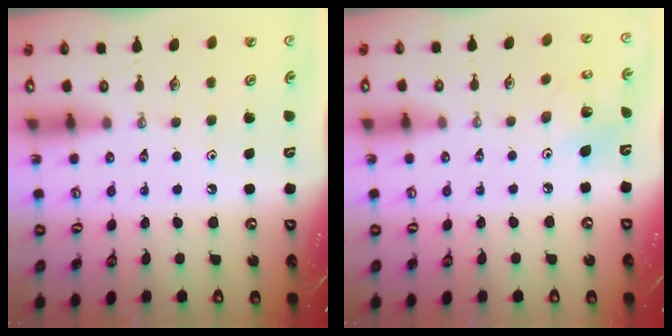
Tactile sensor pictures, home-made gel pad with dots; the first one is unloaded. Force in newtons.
{"total": 5.5, "press": 5.5, "slide": 0.3}